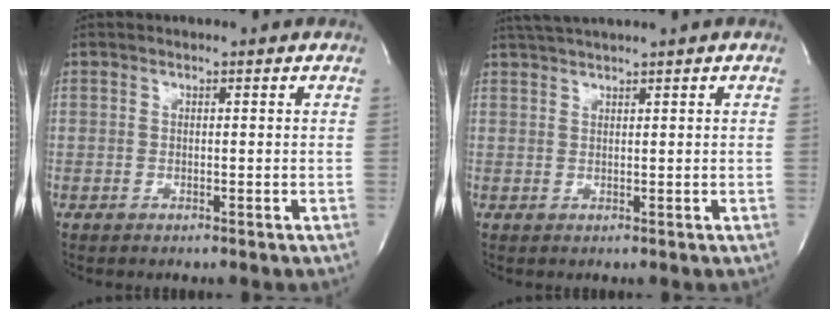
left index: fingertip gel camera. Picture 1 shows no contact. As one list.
[{"total": 3.8, "force": [3.4, -0.9, 1.6], "torque": [-0.027, 0.018, 0.064]}]